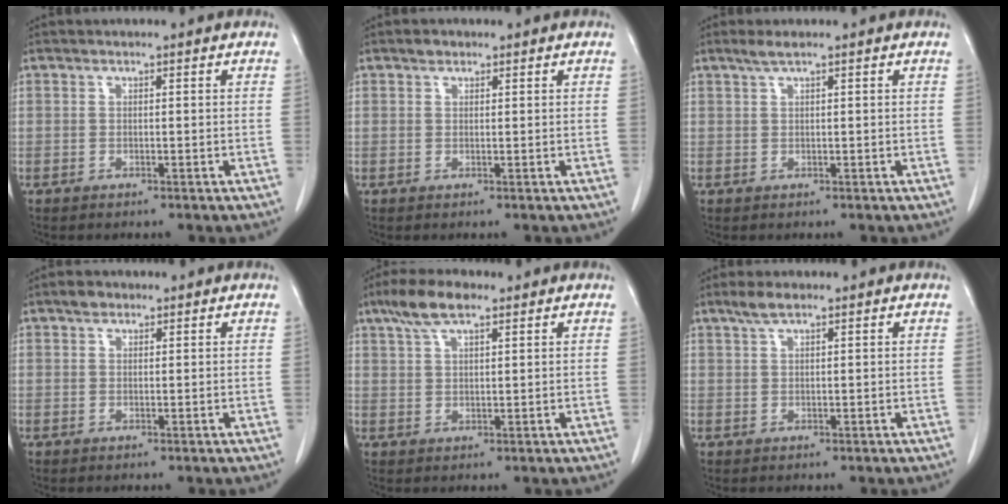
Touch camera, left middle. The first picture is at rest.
{"total": 1.1, "force": [0.8, 0.7, 0.4], "torque": [-0.009, 0.001, 0.012]}
{"total": 1.7, "force": [1.2, -0.1, 1.2], "torque": [-0.029, 0.006, 0.026]}
{"total": 1.7, "force": [1.2, 1.0, 0.6], "torque": [-0.015, 0.005, 0.018]}
{"total": 6.3, "force": [4.2, 1.7, 4.3], "torque": [-0.094, 0.016, 0.080]}
{"total": 2.5, "force": [1.9, 0.5, 1.6], "torque": [-0.040, 0.007, 0.037]}